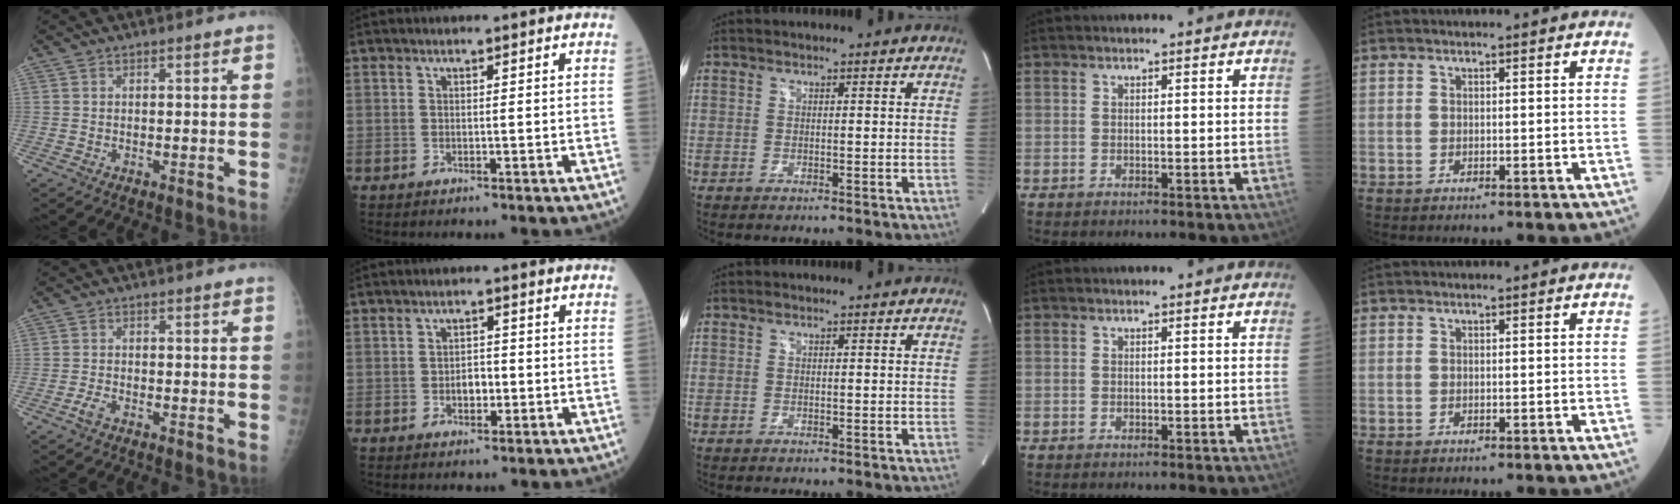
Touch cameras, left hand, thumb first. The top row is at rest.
{"thumb": {"total": 2.0, "force": [-1.1, 0.9, 1.3], "torque": [-0.025, 0.003, -0.025]}, "index": {"total": 2.4, "force": [-0.5, 1.4, 1.8], "torque": [-0.026, 0.004, -0.007]}}